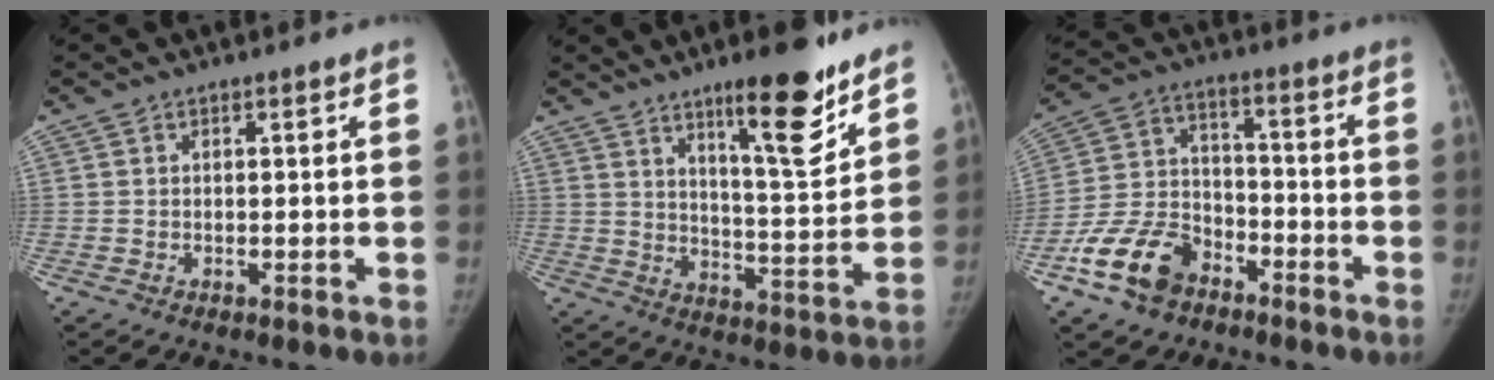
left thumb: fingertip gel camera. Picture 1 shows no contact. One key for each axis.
{"total": 14.7, "fx": 9.8, "fy": 3.1, "fz": 10.5, "tx": -0.130, "ty": -0.073, "tz": 0.154}
{"total": 12.9, "fx": -7.8, "fy": 8.3, "fz": 5.9, "tx": -0.100, "ty": 0.049, "tz": -0.148}